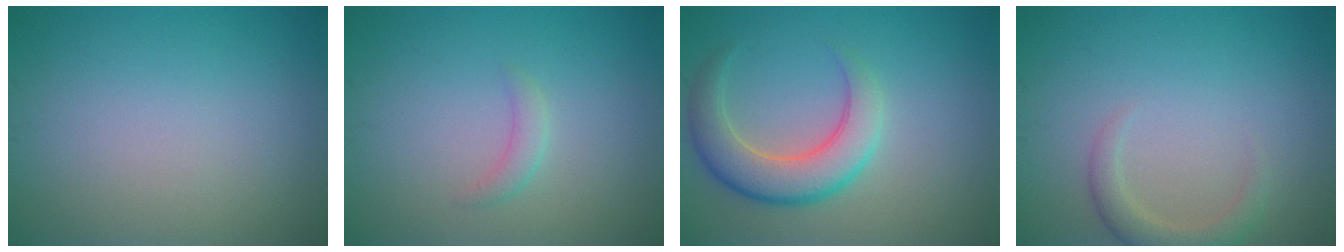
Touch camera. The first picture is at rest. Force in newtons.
{"total": 1.3, "press": 1.3, "slide": 0.0}
{"total": 5.5, "press": 5.5, "slide": 0.4}
{"total": 2.4, "press": 2.4, "slide": 0.3}